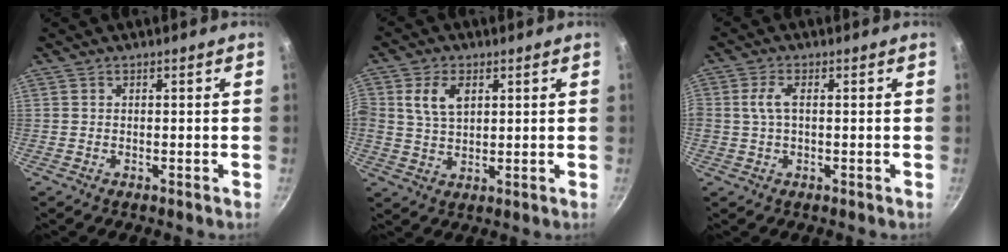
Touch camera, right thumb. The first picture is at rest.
{"total": 6.9, "force": [2.3, 4.5, 4.8], "torque": [-0.083, -0.005, 0.041]}
{"total": 5.0, "force": [1.0, 2.8, 4.0], "torque": [-0.078, 0.007, 0.018]}